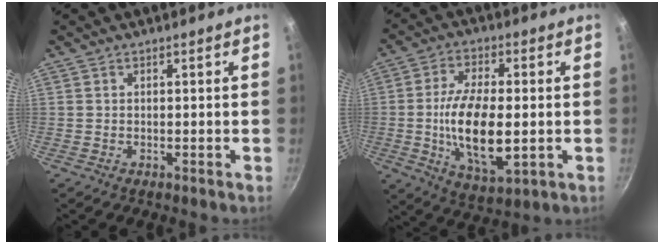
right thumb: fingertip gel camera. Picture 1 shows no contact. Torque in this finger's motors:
{"motor_torque": [2.28, 1.97, 1.72, -1.09, 0.63]}